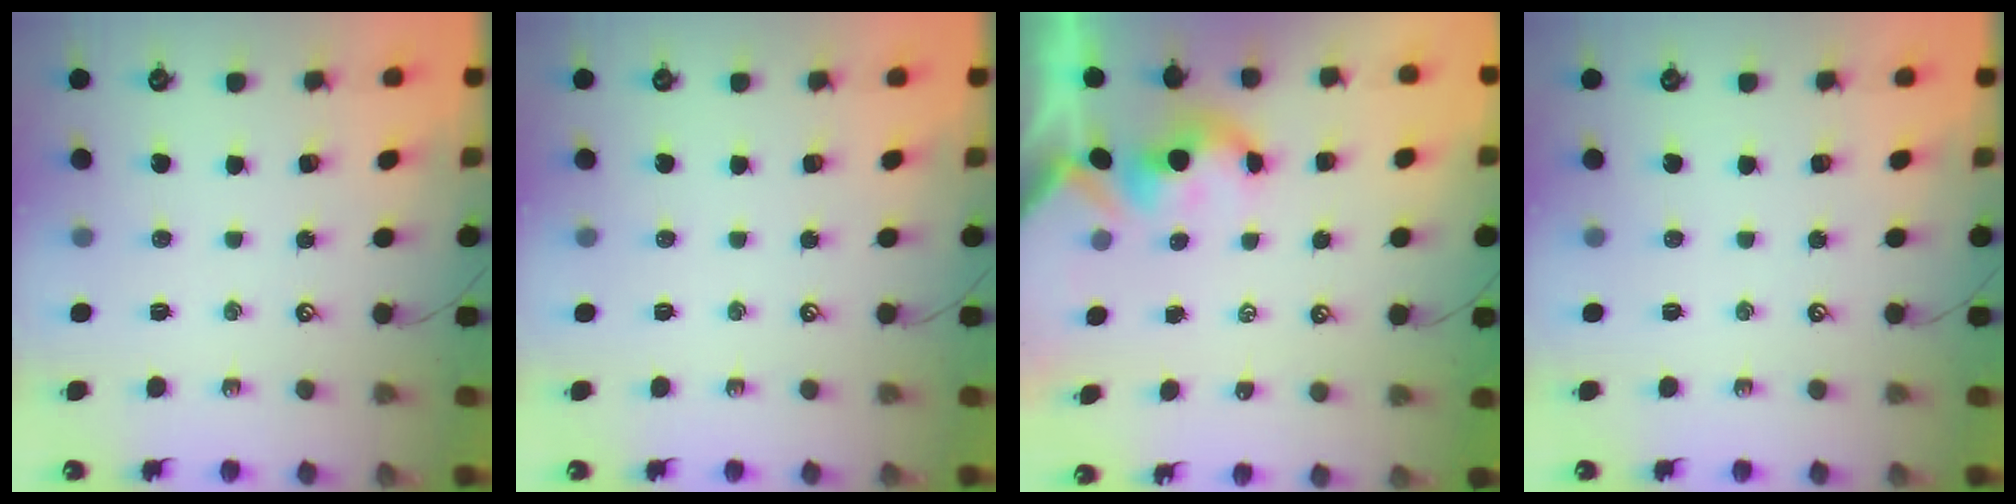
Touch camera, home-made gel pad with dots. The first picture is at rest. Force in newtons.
{"total": 0.0}
{"total": 1.8, "press": 1.8, "slide": 0.2}
{"total": 0.0}